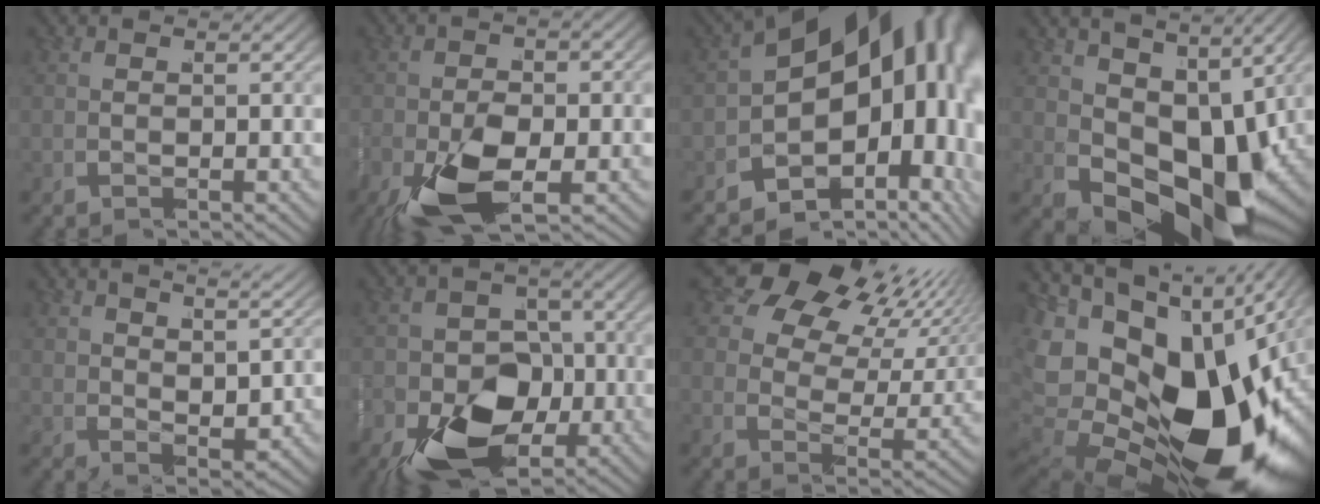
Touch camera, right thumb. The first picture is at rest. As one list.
[{"total": 9.1, "force": [-3.3, 5.1, 6.8], "torque": [-0.160, -0.042, -0.040]}, {"total": 20.1, "force": [1.2, 12.6, 15.6], "torque": [-0.217, 0.008, -0.014]}, {"total": 13.6, "force": [-2.1, 8.1, 10.7], "torque": [-0.191, -0.047, -0.013]}, {"total": 3.9, "force": [3.4, 1.1, 1.7], "torque": [-0.025, 0.004, 0.053]}, {"total": 13.1, "force": [-4.2, 9.4, 8.2], "torque": [-0.184, -0.071, -0.045]}, {"total": 10.4, "force": [5.7, 6.0, 6.3], "torque": [-0.108, 0.016, 0.078]}, {"total": 23.6, "force": [-2.2, 15.5, 17.6], "torque": [-0.317, -0.053, -0.017]}]